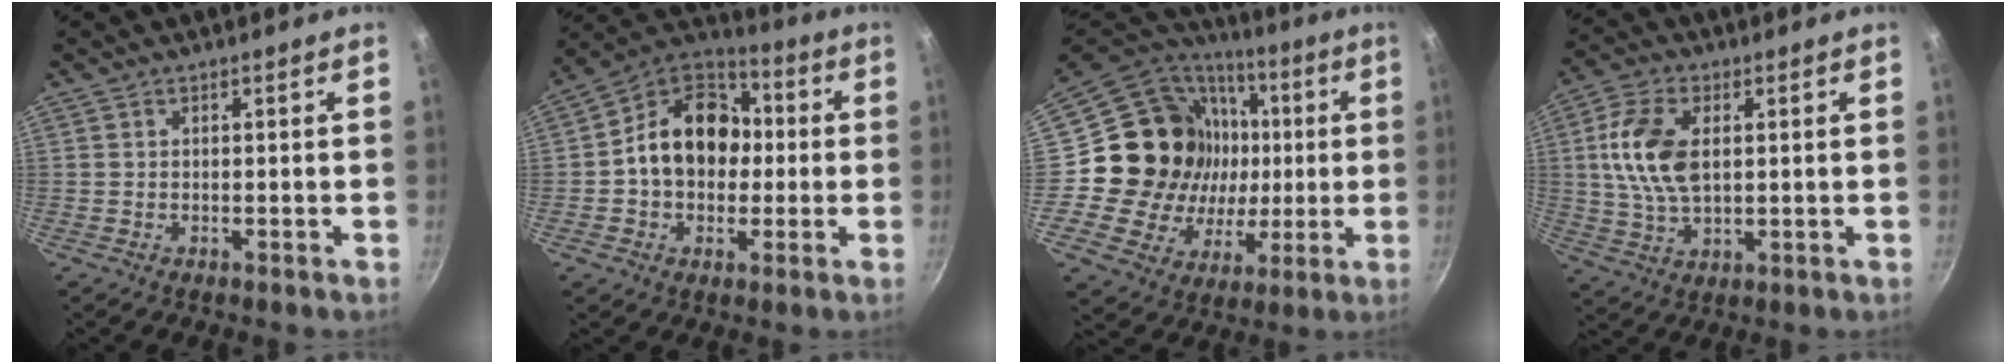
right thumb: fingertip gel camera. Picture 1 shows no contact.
{"total": 16.8, "force": [0.3, 13.0, 10.7], "torque": [-0.137, 0.038, -0.013]}
{"total": 24.8, "force": [1.5, 21.4, 12.5], "torque": [-0.200, 0.012, 0.034]}
{"total": 11.6, "force": [2.0, 6.7, 9.3], "torque": [-0.173, 0.004, 0.035]}